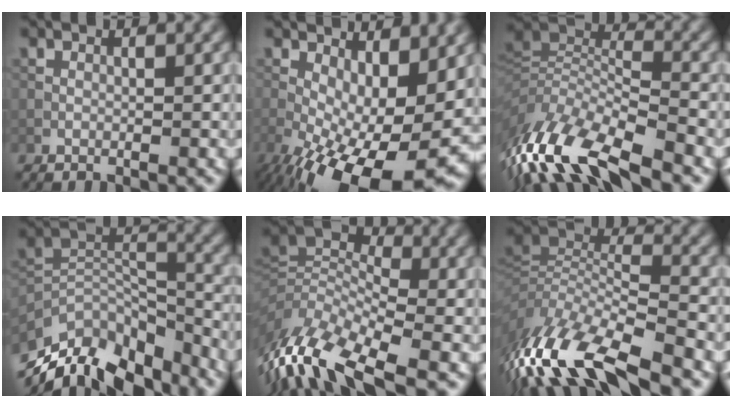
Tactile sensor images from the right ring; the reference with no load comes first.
{"total": 14.9, "force": [-4.0, 6.5, 12.8], "torque": [-0.209, -0.024, -0.056]}
{"total": 13.0, "force": [-8.6, 4.3, 8.8], "torque": [-0.190, 0.004, -0.160]}
{"total": 13.6, "force": [-11.0, 6.1, 5.0], "torque": [-0.104, 0.012, -0.179]}
{"total": 11.6, "force": [-6.2, 4.9, 8.5], "torque": [-0.172, 0.010, -0.136]}
{"total": 13.3, "force": [-8.9, 4.2, 9.0], "torque": [-0.194, 0.003, -0.164]}